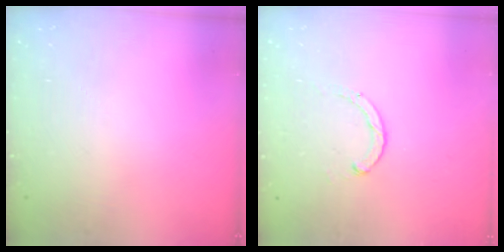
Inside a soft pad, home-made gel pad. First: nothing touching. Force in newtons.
{"total": 1.8, "press": 1.7, "slide": 0.5}